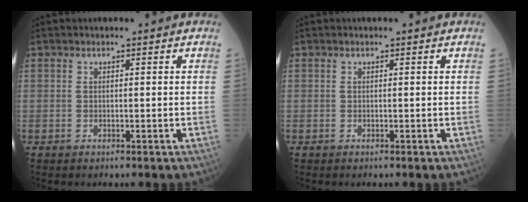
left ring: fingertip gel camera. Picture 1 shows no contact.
{"total": 0.0}